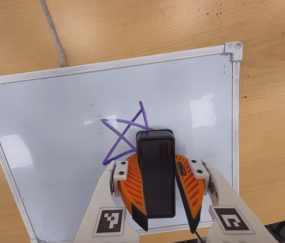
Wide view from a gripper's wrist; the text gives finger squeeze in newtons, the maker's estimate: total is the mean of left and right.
{"total": 15.9, "left": 17.6, "right": 14.3}